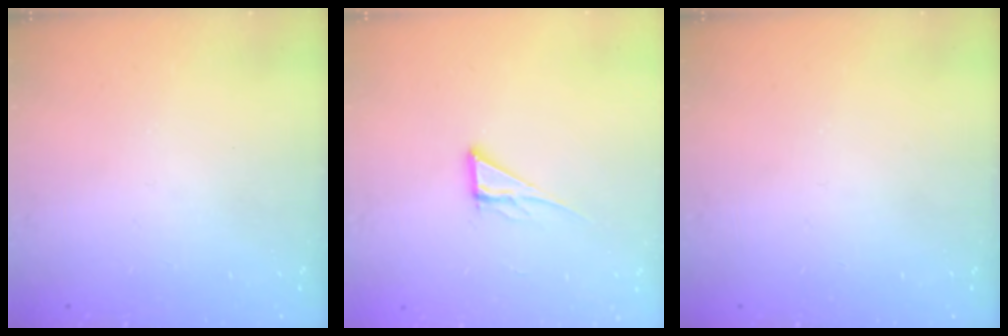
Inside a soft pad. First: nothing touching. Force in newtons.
{"total": 6.1, "press": 6.1, "slide": 0.3}
{"total": 0.0}